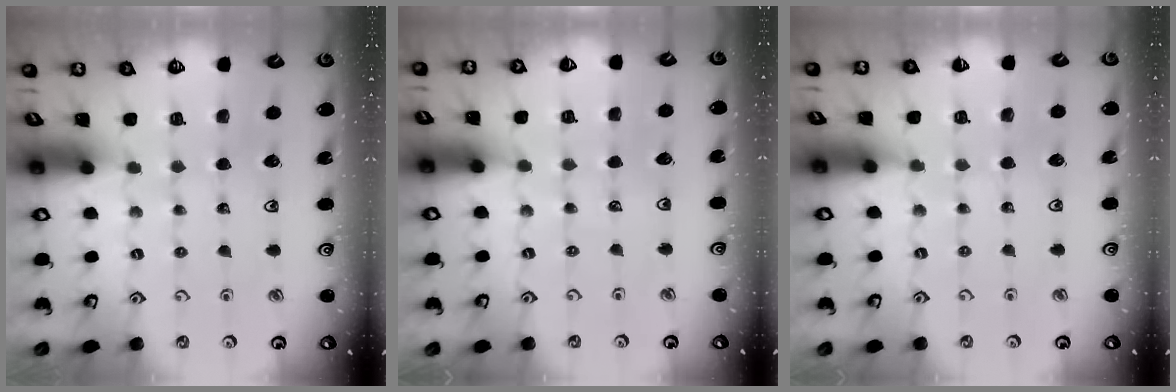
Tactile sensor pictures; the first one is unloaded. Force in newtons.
{"total": 3.4, "press": 3.4, "slide": 0.7}
{"total": 2.7, "press": 2.7, "slide": 0.4}